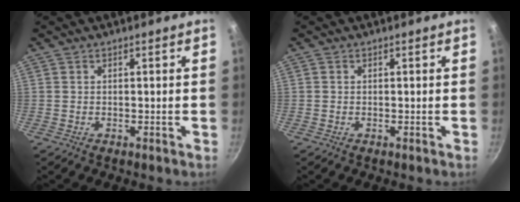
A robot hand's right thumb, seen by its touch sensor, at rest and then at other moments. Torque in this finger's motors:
{"motor_torque": [-0.05, -0.17, -0.18, 0.16, 0.04]}